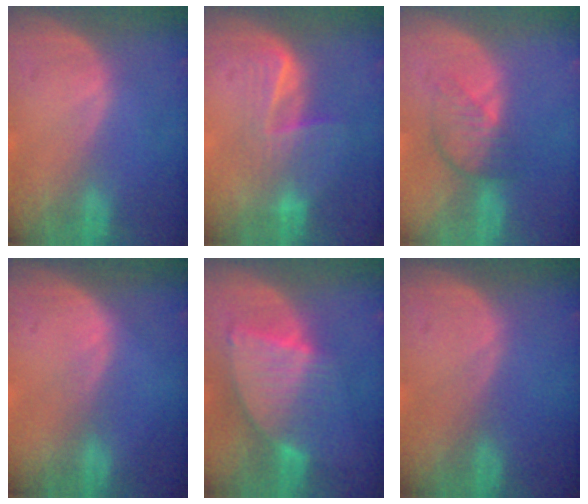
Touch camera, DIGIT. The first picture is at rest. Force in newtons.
{"total": 5.9, "press": 5.6, "slide": 1.9}
{"total": 4.2, "press": 3.7, "slide": 1.9}
{"total": 0.9, "press": 0.9, "slide": 0.1}
{"total": 7.3, "press": 6.8, "slide": 2.8}
{"total": 0.0}